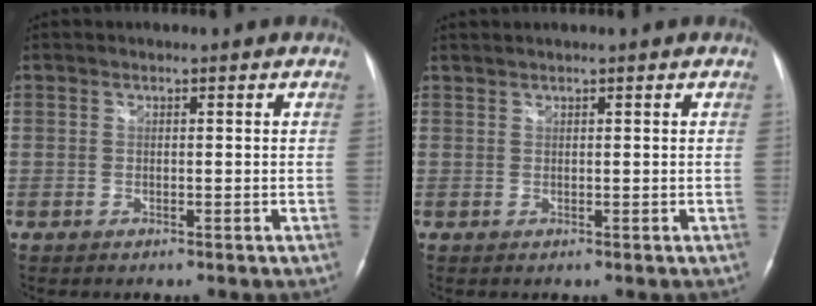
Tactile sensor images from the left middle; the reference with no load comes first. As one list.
[{"total": 0.9, "force": [0.9, -0.2, 0.2], "torque": [-0.007, 0.009, 0.022]}]